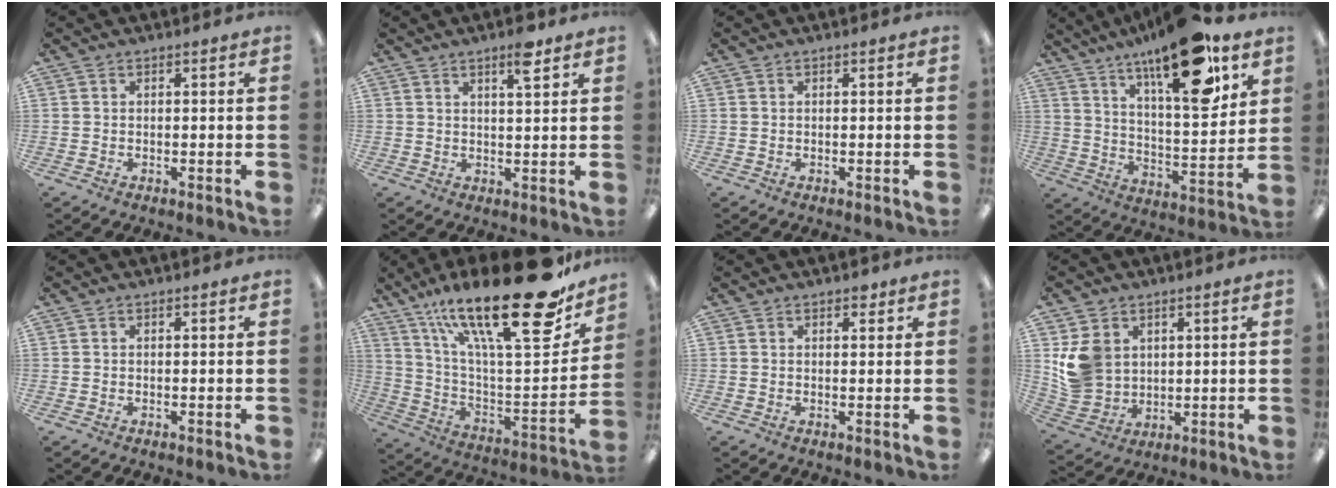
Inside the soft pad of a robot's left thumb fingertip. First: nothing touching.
{"total": 5.5, "force": [3.6, 1.3, 3.9], "torque": [-0.054, -0.014, 0.055]}
{"total": 0.0}
{"total": 21.2, "force": [13.9, 6.6, 14.7], "torque": [-0.225, -0.080, 0.223]}
{"total": 0.0}
{"total": 29.2, "force": [19.2, 7.8, 20.6], "torque": [-0.324, -0.128, 0.312]}
{"total": 1.9, "force": [1.4, 1.0, 0.8], "torque": [-0.001, -0.005, 0.021]}
{"total": 9.5, "force": [3.2, 8.2, 3.5], "torque": [-0.074, -0.004, 0.070]}